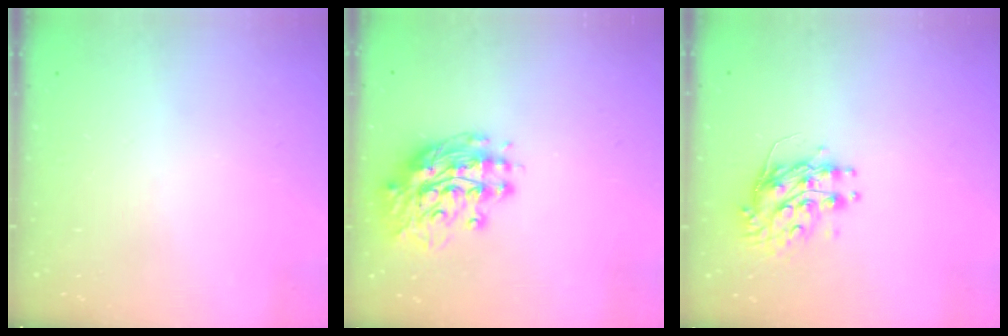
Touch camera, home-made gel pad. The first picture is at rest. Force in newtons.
{"total": 14.0, "press": 14.0, "slide": 1.3}
{"total": 9.0, "press": 9.0, "slide": 0.5}